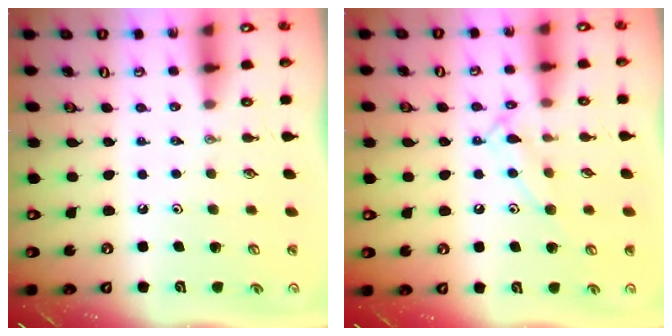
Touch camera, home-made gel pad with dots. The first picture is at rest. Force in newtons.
{"total": 11.0, "press": 10.9, "slide": 0.7}